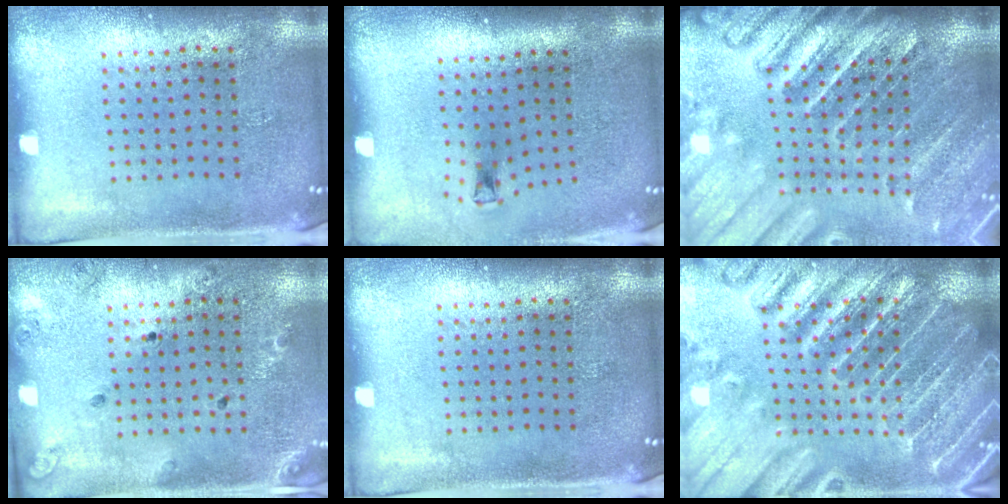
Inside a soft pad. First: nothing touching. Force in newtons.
{"total": 0.7, "press": 0.4, "slide": 0.6}
{"total": 4.2, "press": 3.6, "slide": 2.3}
{"total": 1.3, "press": 1.3, "slide": 0.3}
{"total": 0.0}
{"total": 4.3, "press": 4.0, "slide": 1.6}